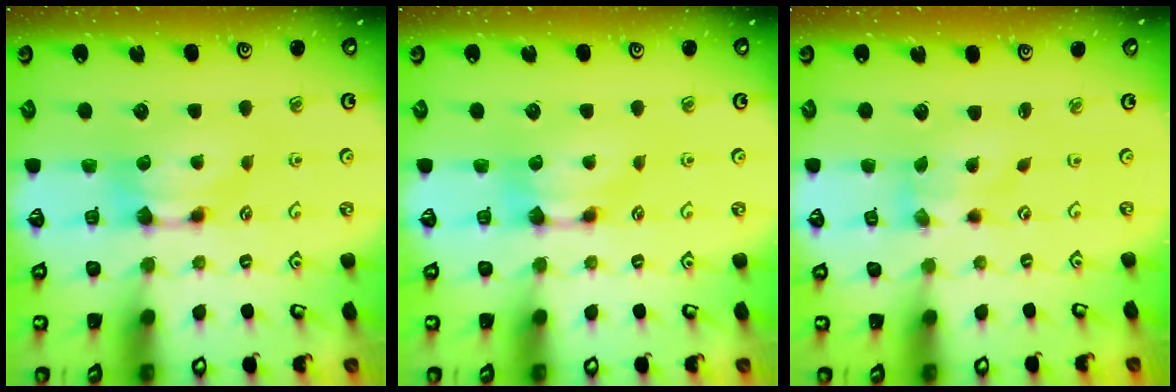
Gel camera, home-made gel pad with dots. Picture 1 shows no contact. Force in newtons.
{"total": 0.0}
{"total": 1.0, "press": 0.2, "slide": 0.9}